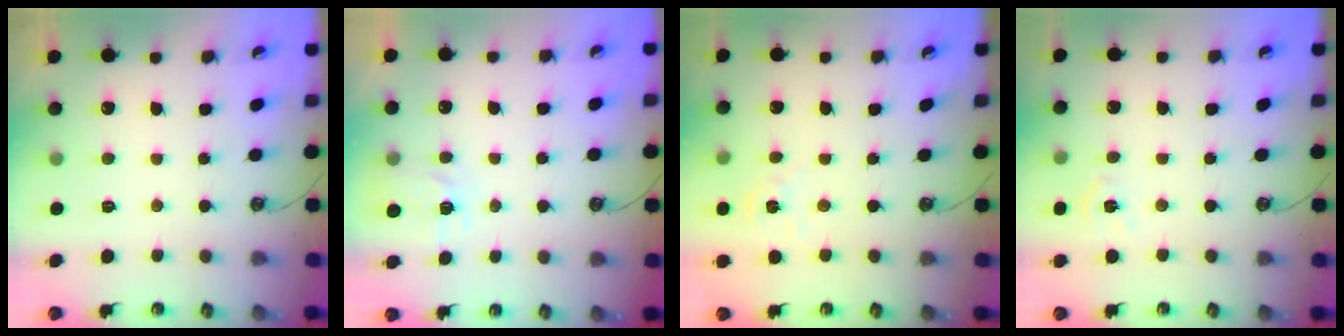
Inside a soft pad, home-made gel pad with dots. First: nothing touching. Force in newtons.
{"total": 5.7, "press": 5.7, "slide": 0.6}
{"total": 2.1, "press": 2.1, "slide": 0.2}
{"total": 4.2, "press": 4.2, "slide": 0.4}